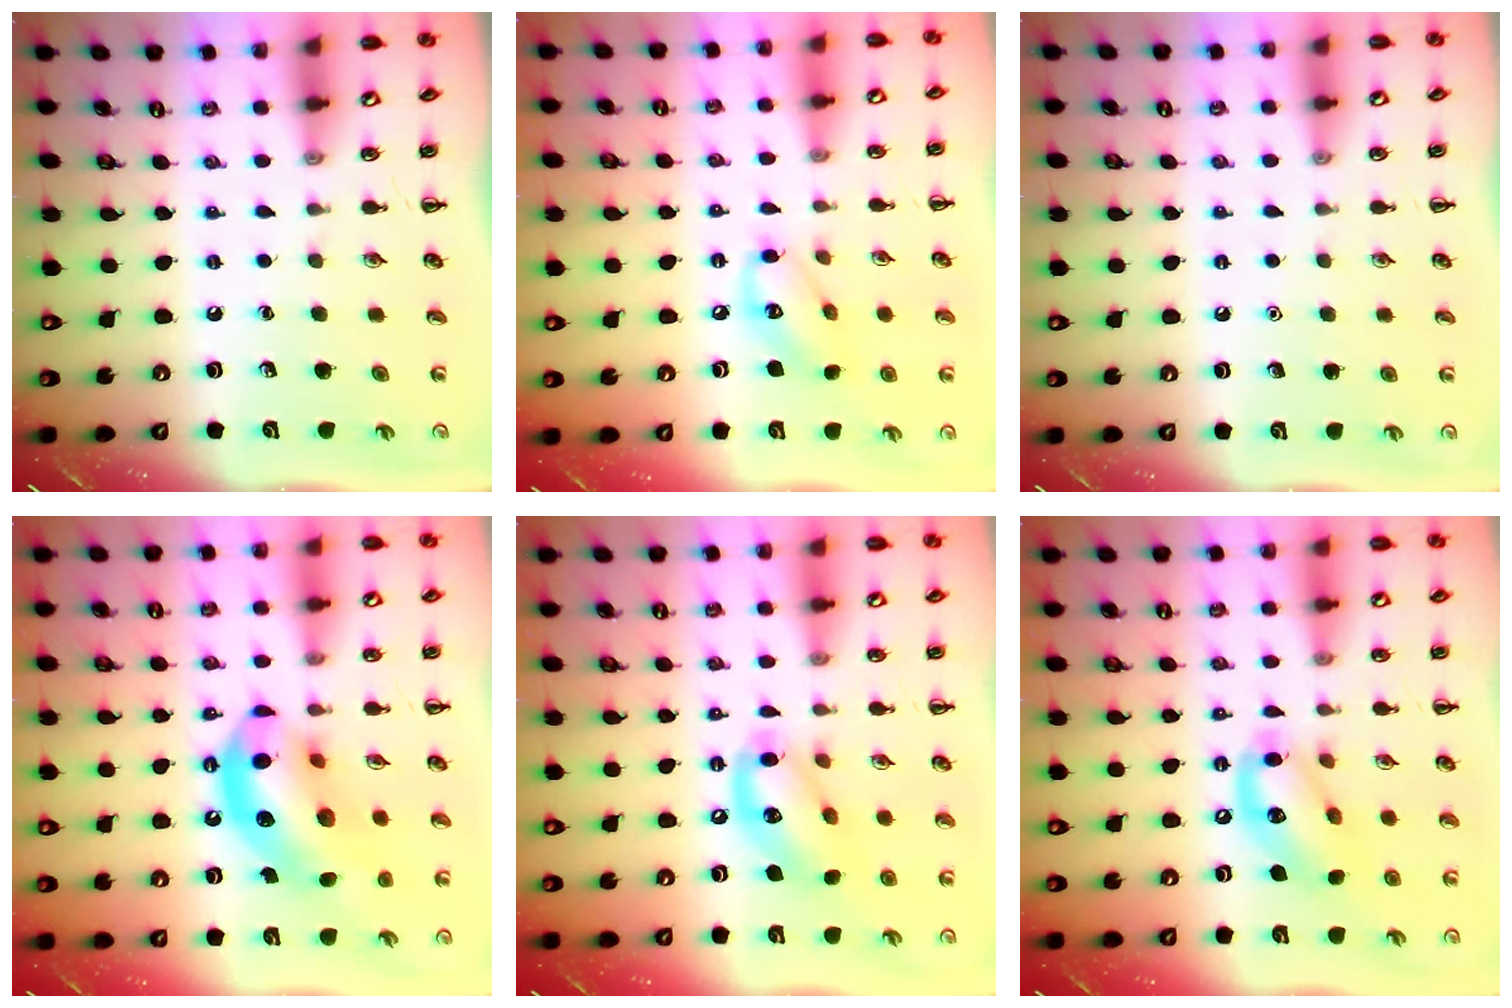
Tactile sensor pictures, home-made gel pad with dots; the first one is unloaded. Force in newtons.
{"total": 9.5, "press": 9.4, "slide": 1.3}
{"total": 1.6, "press": 1.6, "slide": 0.1}
{"total": 16.5, "press": 15.9, "slide": 4.1}
{"total": 14.0, "press": 13.7, "slide": 3.0}
{"total": 14.0, "press": 13.7, "slide": 3.0}